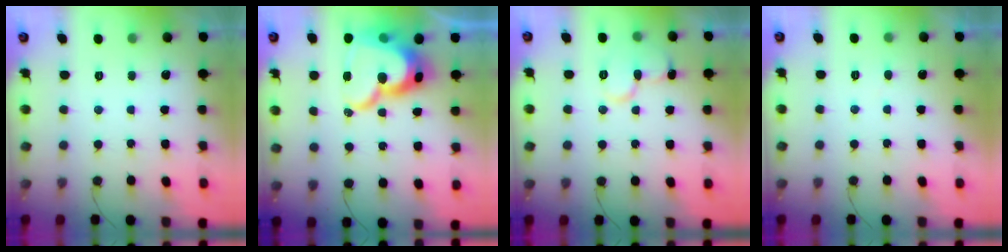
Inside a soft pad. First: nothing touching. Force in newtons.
{"total": 21.6, "press": 21.5, "slide": 1.9}
{"total": 9.9, "press": 9.8, "slide": 1.1}
{"total": 2.7, "press": 2.7, "slide": 0.2}